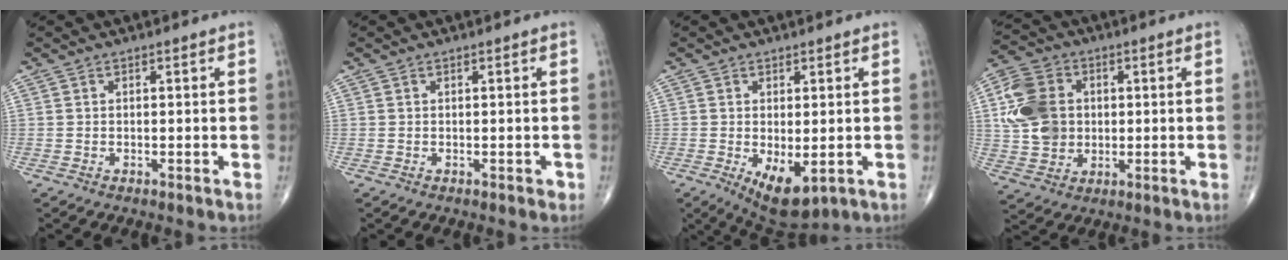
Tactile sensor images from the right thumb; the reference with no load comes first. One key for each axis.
{"total": 0.7, "fx": 0.0, "fy": 0.4, "fz": 0.5, "tx": -0.006, "ty": 0.000, "tz": 0.002}
{"total": 7.9, "fx": -2.0, "fy": 3.6, "fz": 6.8, "tx": -0.099, "ty": -0.014, "tz": -0.014}
{"total": 12.5, "fx": 1.7, "fy": 10.0, "fz": 7.3, "tx": -0.127, "ty": 0.007, "tz": 0.032}